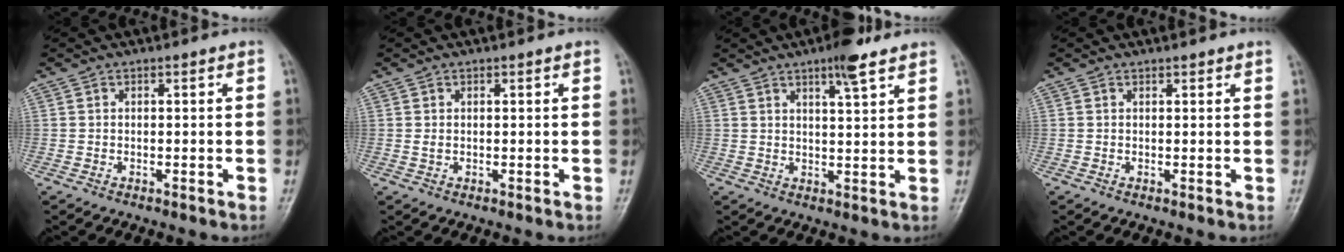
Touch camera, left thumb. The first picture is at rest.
{"total": 0.9, "force": [0.3, 0.7, 0.5], "torque": [-0.007, -0.002, 0.005]}
{"total": 5.6, "force": [3.9, 1.2, 3.9], "torque": [-0.053, -0.023, 0.057]}
{"total": 0.9, "force": [0.9, 0.2, 0.2], "torque": [-0.001, -0.005, 0.012]}